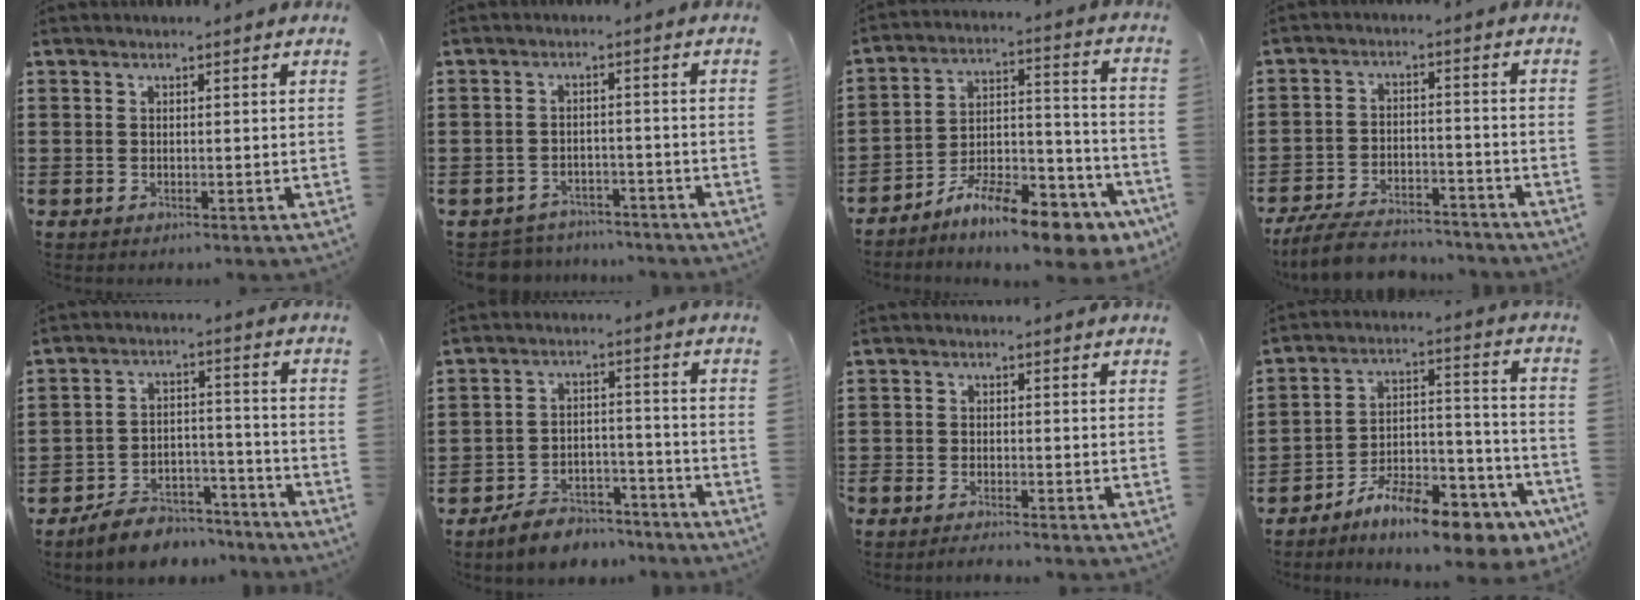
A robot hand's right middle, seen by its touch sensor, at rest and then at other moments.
{"total": 3.3, "force": [-3.3, 0.6, -0.4], "torque": [-0.001, 0.003, -0.072]}
{"total": 11.9, "force": [-10.2, 2.2, 5.7], "torque": [-0.085, 0.040, -0.190]}
{"total": 7.3, "force": [-6.7, 1.5, 2.4], "torque": [-0.045, 0.015, -0.130]}
{"total": 6.7, "force": [-6.4, 1.8, 0.8], "torque": [-0.010, 0.026, -0.127]}
{"total": 6.1, "force": [-5.8, 1.5, 0.7], "torque": [-0.010, 0.024, -0.117]}
{"total": 2.0, "force": [-2.0, 0.1, 0.0], "torque": [-0.006, 0.001, -0.042]}
{"total": 11.2, "force": [-9.8, 2.1, 5.0], "torque": [-0.069, 0.042, -0.185]}